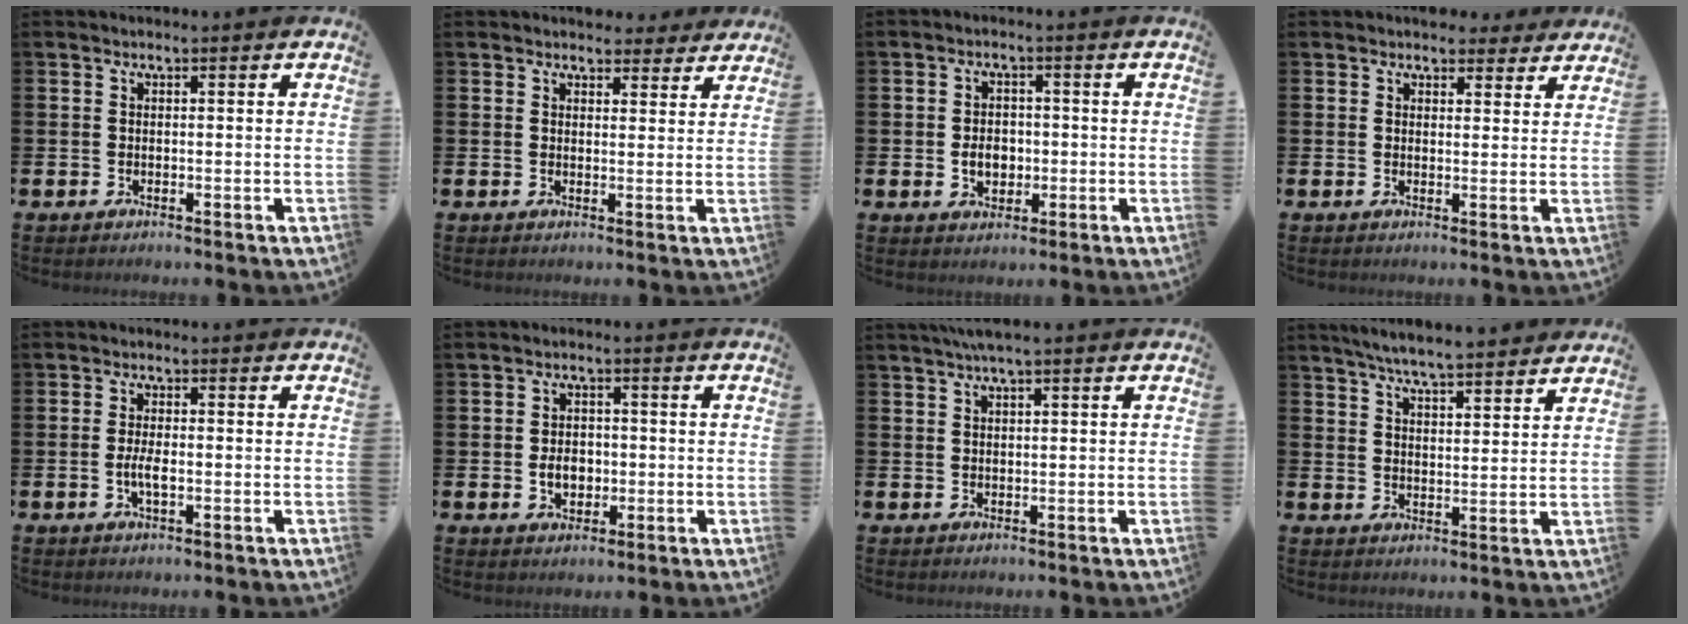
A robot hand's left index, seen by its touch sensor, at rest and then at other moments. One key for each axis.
{"total": 3.4, "fx": 3.2, "fy": 1.1, "fz": -0.2, "tx": 0.010, "ty": -0.018, "tz": 0.056}
{"total": 3.5, "fx": -0.5, "fy": 2.7, "fz": 2.2, "tx": -0.030, "ty": 0.001, "tz": -0.017}
{"total": 3.5, "fx": 3.3, "fy": 1.3, "fz": 0.0, "tx": 0.007, "ty": -0.015, "tz": 0.057}
{"total": 2.6, "fx": -0.5, "fy": 0.8, "fz": 2.4, "tx": -0.041, "ty": 0.001, "tz": -0.011}
{"total": 3.5, "fx": -0.5, "fy": 2.6, "fz": 2.3, "tx": -0.022, "ty": -0.004, "tz": -0.019}
{"total": 2.1, "fx": 1.6, "fy": 0.0, "fz": 1.4, "tx": -0.037, "ty": 0.006, "tz": 0.030}
{"total": 5.8, "fx": 5.7, "fy": -0.1, "fz": 1.3, "tx": -0.040, "ty": -0.032, "tz": 0.100}